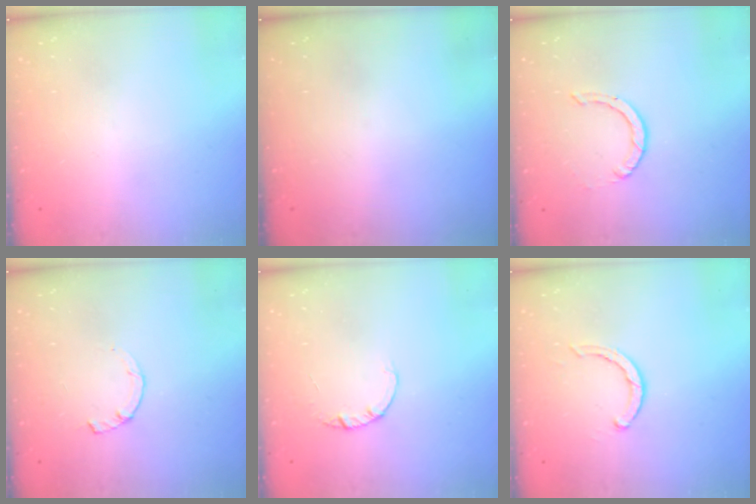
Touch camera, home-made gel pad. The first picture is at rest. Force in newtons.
{"total": 0.0}
{"total": 0.9, "press": 0.9, "slide": 0.1}
{"total": 1.0, "press": 0.9, "slide": 0.2}
{"total": 1.4, "press": 1.4, "slide": 0.2}
{"total": 3.7, "press": 3.7, "slide": 0.7}